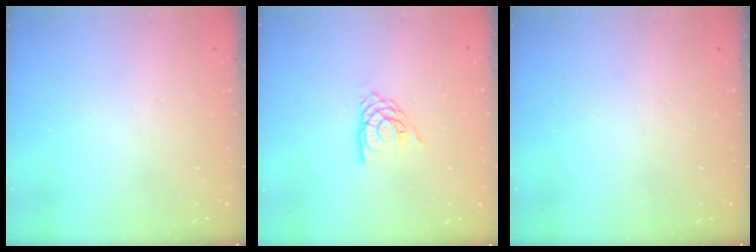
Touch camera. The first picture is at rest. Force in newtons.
{"total": 7.9, "press": 7.9, "slide": 0.6}
{"total": 0.0}